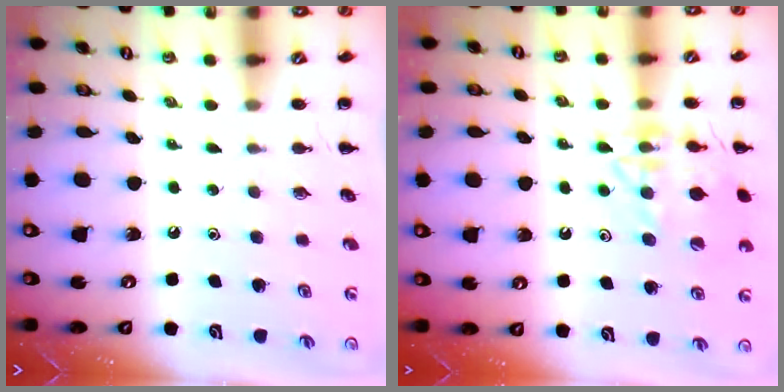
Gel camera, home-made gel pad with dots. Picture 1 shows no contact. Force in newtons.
{"total": 15.9, "press": 15.8, "slide": 1.5}